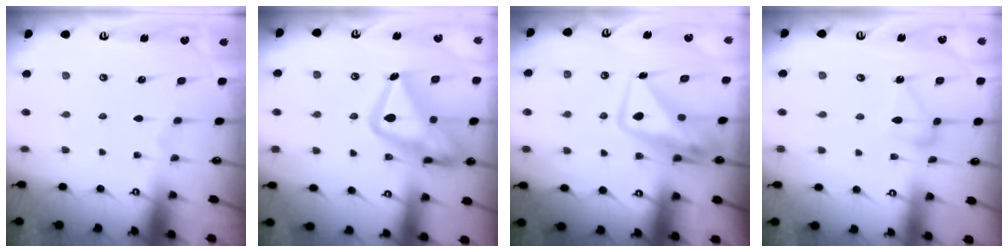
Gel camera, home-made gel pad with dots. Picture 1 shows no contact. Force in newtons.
{"total": 22.0, "press": 21.9, "slide": 1.9}
{"total": 11.8, "press": 11.7, "slide": 0.8}
{"total": 9.8, "press": 9.8, "slide": 0.2}